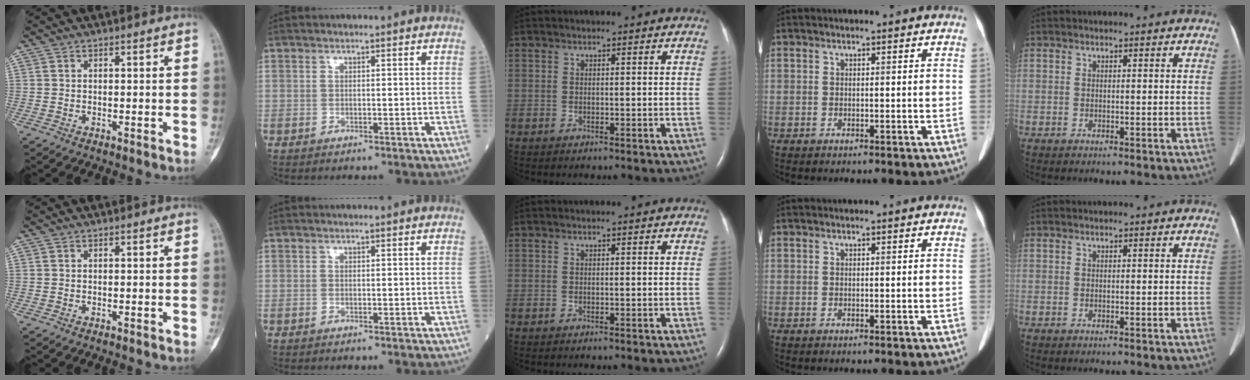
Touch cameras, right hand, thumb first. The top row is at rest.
{}